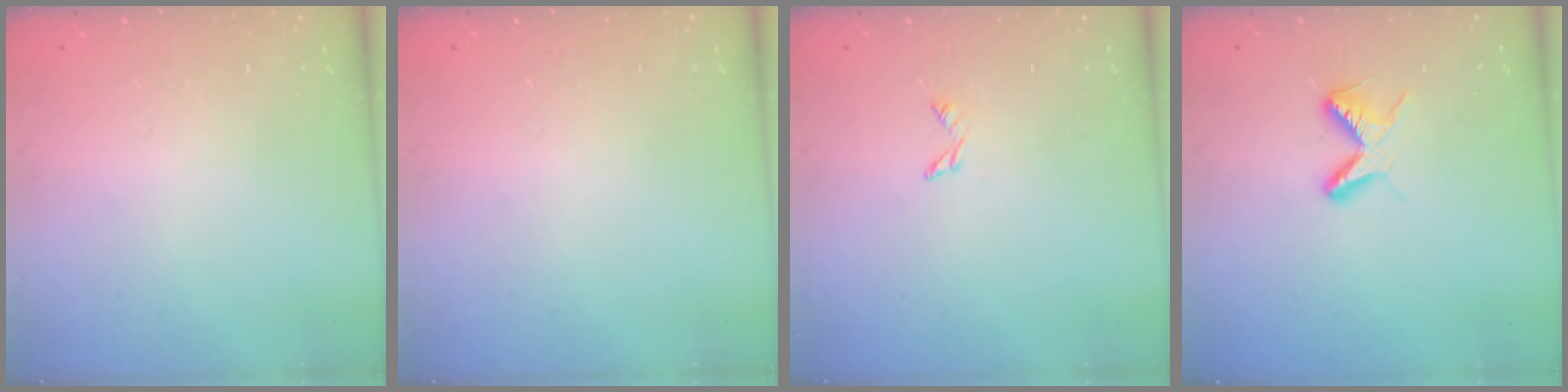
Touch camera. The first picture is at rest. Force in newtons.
{"total": 0.0}
{"total": 3.1, "press": 3.1, "slide": 0.4}
{"total": 6.3, "press": 6.3, "slide": 0.6}